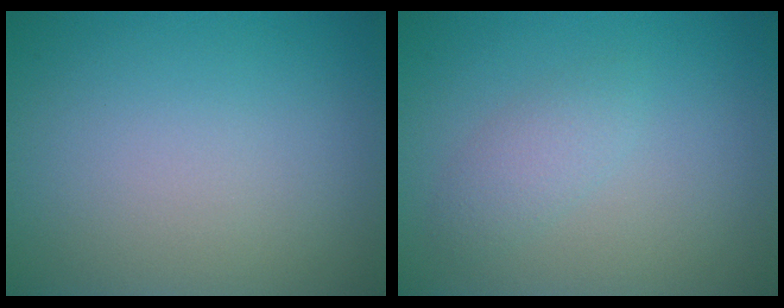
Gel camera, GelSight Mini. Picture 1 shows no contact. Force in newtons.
{"total": 1.8, "press": 1.8, "slide": 0.1}